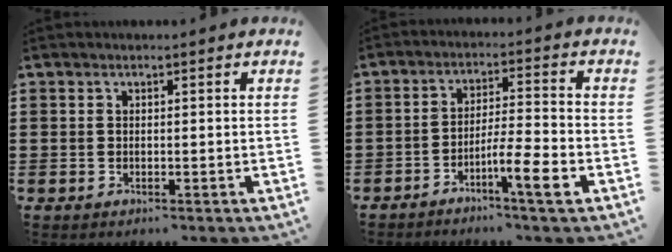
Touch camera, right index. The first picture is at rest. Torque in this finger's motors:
{"motor_torque": [-0.29, -0.10, 0.04, 0.03]}